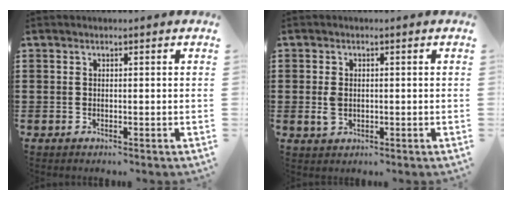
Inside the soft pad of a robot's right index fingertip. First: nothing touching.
{"total": 2.4, "force": [0.0, 1.6, 1.8], "torque": [-0.037, 0.004, -0.001]}